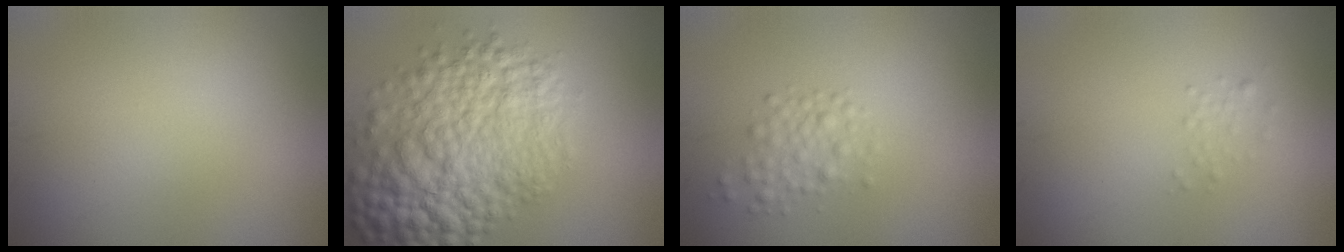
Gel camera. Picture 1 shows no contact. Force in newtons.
{"total": 10.3, "press": 10.3, "slide": 0.2}
{"total": 2.0, "press": 2.0, "slide": 0.0}
{"total": 0.8, "press": 0.8, "slide": 0.0}